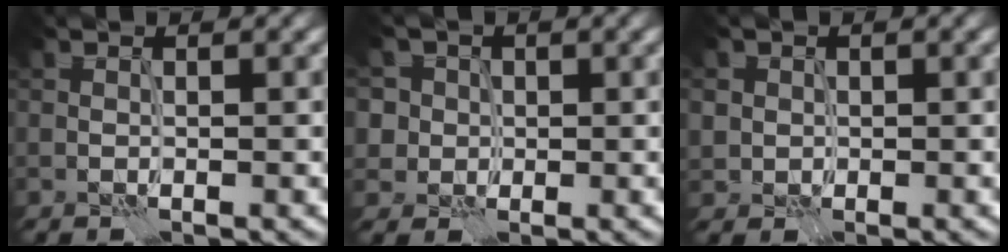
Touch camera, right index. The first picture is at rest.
{"total": 5.1, "force": [2.2, 4.4, 1.5], "torque": [-0.030, 0.009, 0.024]}
{"total": 1.6, "force": [0.4, 1.5, 0.1], "torque": [-0.001, -0.004, 0.008]}